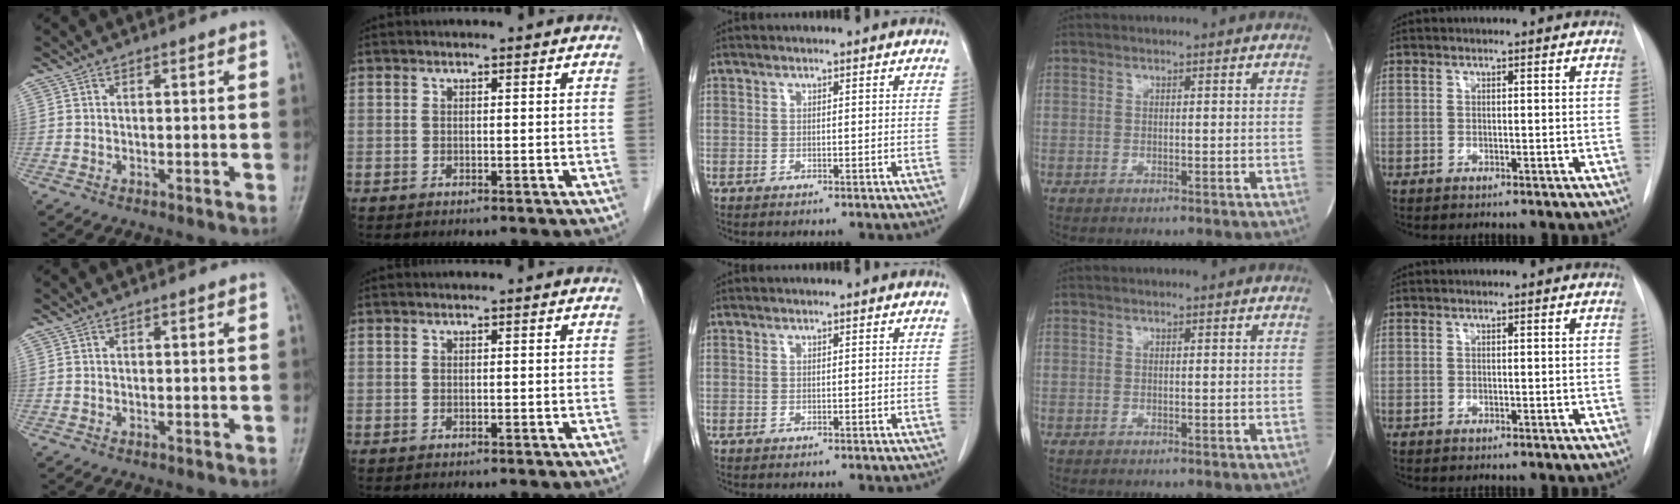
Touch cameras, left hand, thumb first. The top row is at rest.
{}